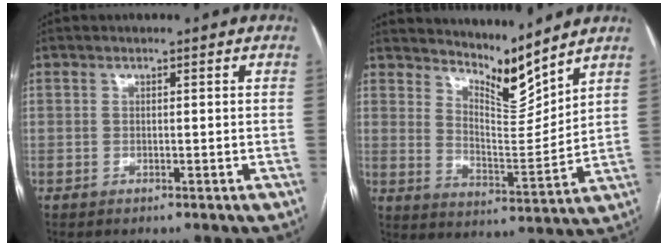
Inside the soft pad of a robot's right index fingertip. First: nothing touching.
{"total": 8.3, "force": [7.9, 0.6, 2.7], "torque": [-0.054, -0.023, 0.143]}